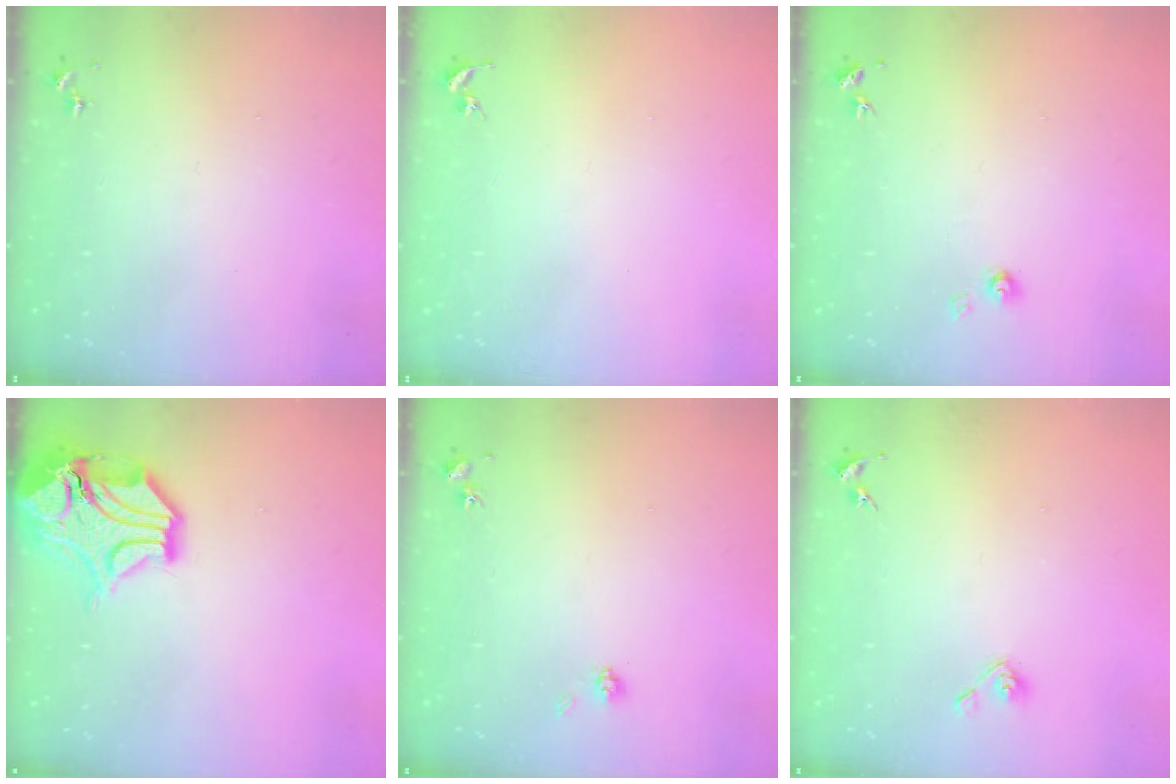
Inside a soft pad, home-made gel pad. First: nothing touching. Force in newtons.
{"total": 0.0}
{"total": 4.1, "press": 4.1, "slide": 0.4}
{"total": 17.9, "press": 17.7, "slide": 2.6}
{"total": 4.0, "press": 3.8, "slide": 1.4}
{"total": 5.3, "press": 4.9, "slide": 2.0}